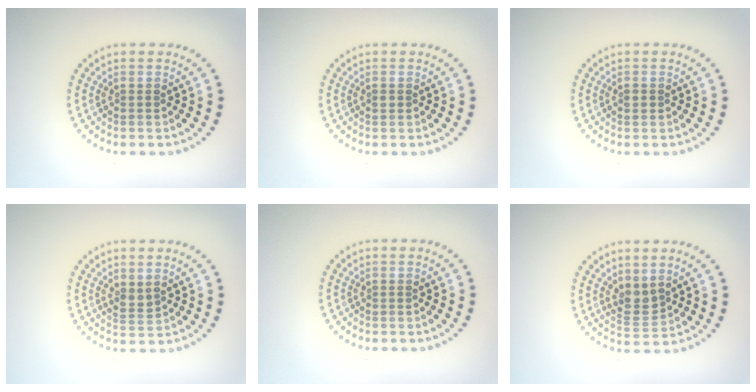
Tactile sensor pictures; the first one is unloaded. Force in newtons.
{"total": 0.6, "press": 0.6, "slide": 0.1}
{"total": 0.9, "press": 0.9, "slide": 0.0}
{"total": 1.3, "press": 1.1, "slide": 0.5}
{"total": 0.0}
{"total": 2.0, "press": 1.7, "slide": 1.1}